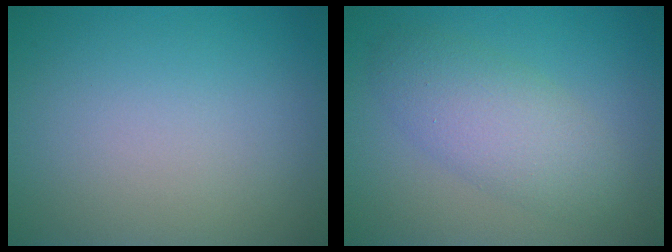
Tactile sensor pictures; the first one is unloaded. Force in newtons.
{"total": 4.4, "press": 4.4, "slide": 0.1}